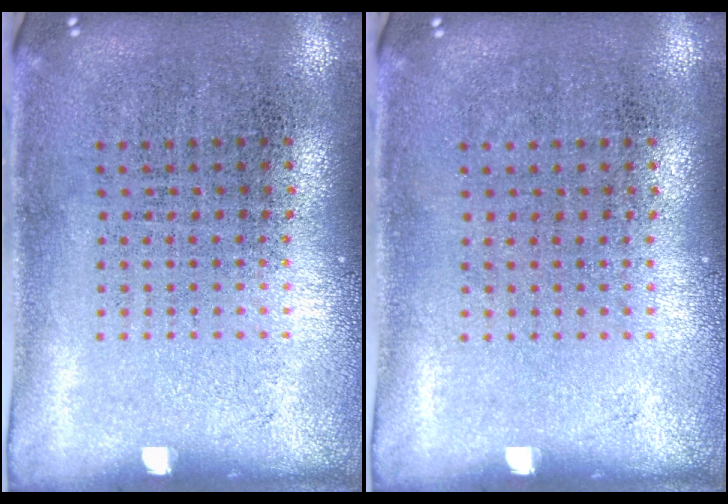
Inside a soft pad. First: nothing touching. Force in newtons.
{"total": 0.0}